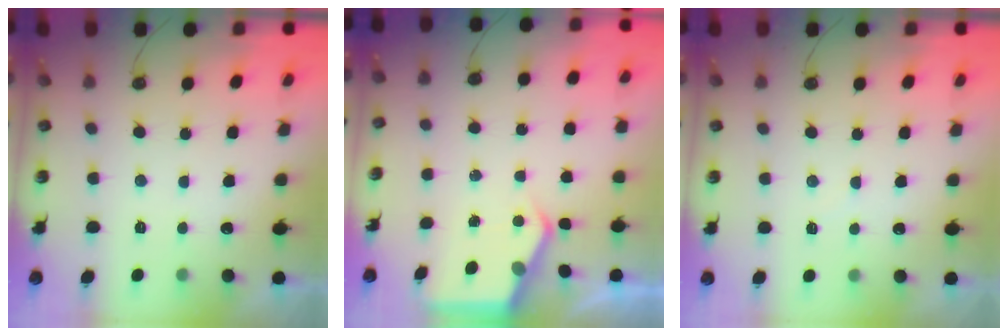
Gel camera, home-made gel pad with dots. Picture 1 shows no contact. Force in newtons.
{"total": 4.2, "press": 4.1, "slide": 0.6}
{"total": 4.9, "press": 4.9, "slide": 0.5}